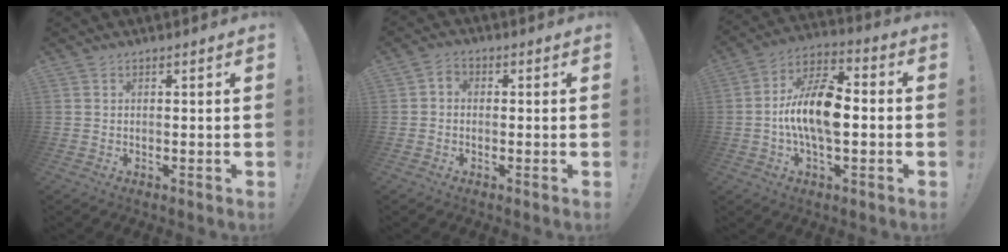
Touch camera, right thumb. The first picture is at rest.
{"total": 2.6, "force": [-0.6, 2.0, 1.4], "torque": [-0.031, 0.011, -0.009]}
{"total": 14.6, "force": [-1.5, 7.4, 12.5], "torque": [-0.240, 0.010, -0.027]}